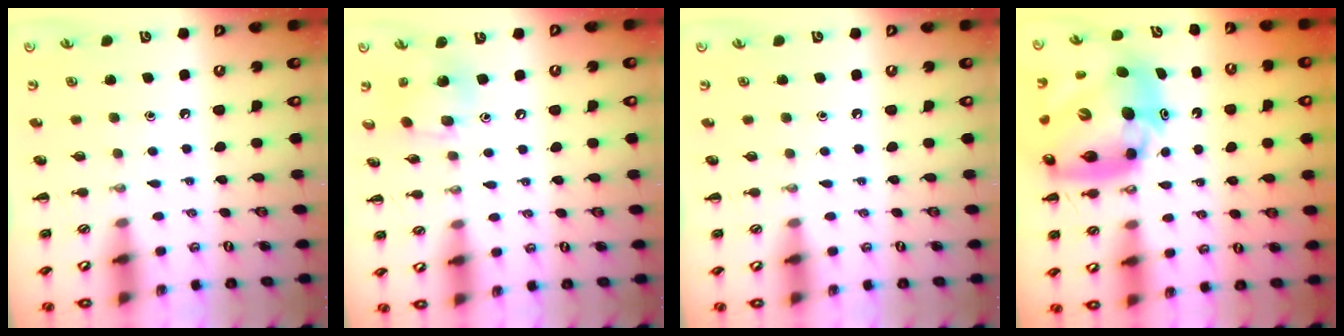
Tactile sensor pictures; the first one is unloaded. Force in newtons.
{"total": 8.5, "press": 8.3, "slide": 2.2}
{"total": 0.0}
{"total": 16.4, "press": 15.7, "slide": 4.7}